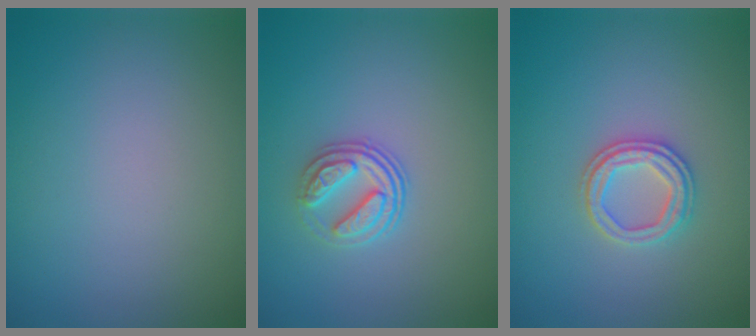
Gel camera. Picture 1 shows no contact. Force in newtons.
{"total": 3.0, "press": 2.6, "slide": 1.6}
{"total": 2.6, "press": 2.5, "slide": 0.7}